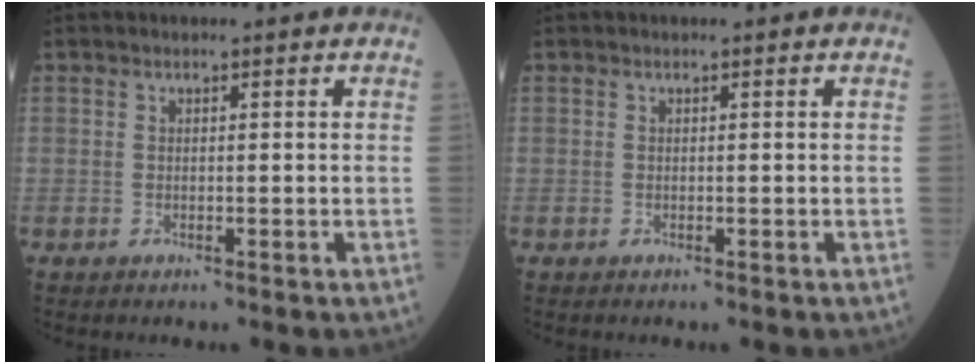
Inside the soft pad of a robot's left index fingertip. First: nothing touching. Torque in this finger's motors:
{"motor_torque": [0.00, 0.00, 0.00, 0.00]}